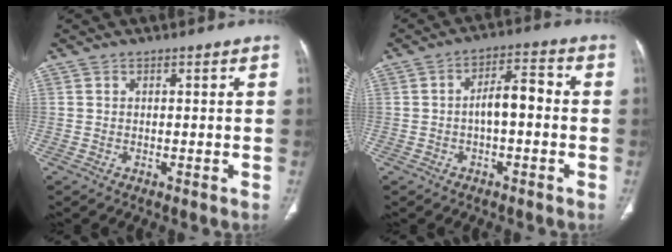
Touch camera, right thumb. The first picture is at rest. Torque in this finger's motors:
{"motor_torque": [0.93, 0.89, 0.93, -0.55, 0.04]}